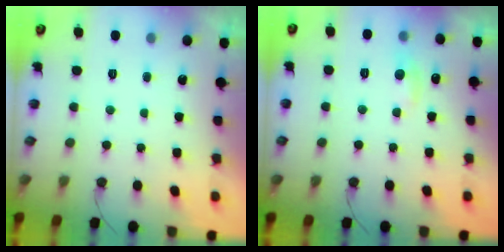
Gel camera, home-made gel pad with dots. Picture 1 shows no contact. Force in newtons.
{"total": 5.0, "press": 4.9, "slide": 0.6}